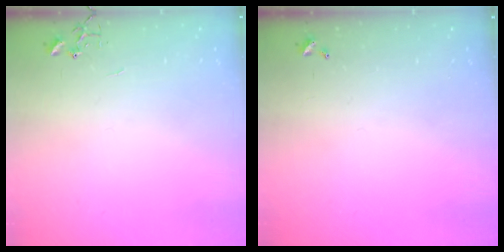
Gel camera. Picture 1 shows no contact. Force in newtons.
{"total": 0.0}